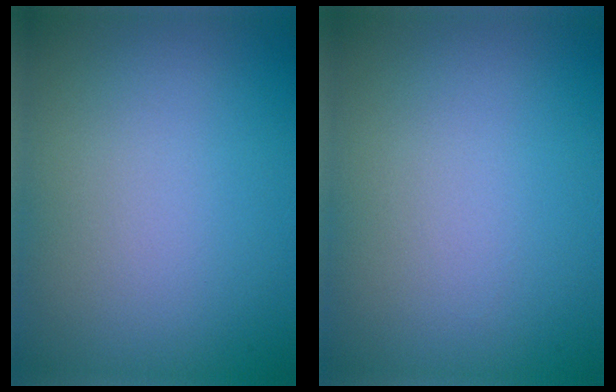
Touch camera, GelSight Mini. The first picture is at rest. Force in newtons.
{"total": 0.0}